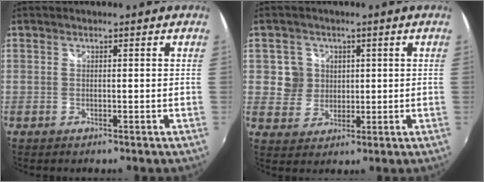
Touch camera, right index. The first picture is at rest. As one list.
[{"total": 5.1, "force": [1.0, 4.9, 0.6], "torque": [-0.006, 0.008, 0.023]}]